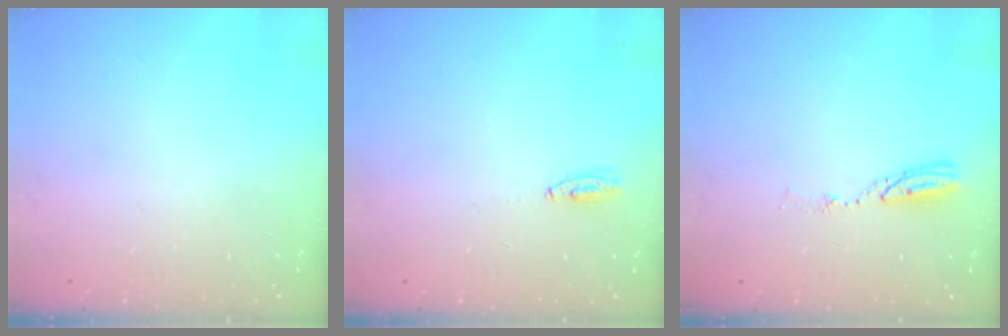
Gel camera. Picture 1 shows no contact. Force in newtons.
{"total": 3.4, "press": 3.1, "slide": 1.4}
{"total": 4.8, "press": 4.8, "slide": 0.5}